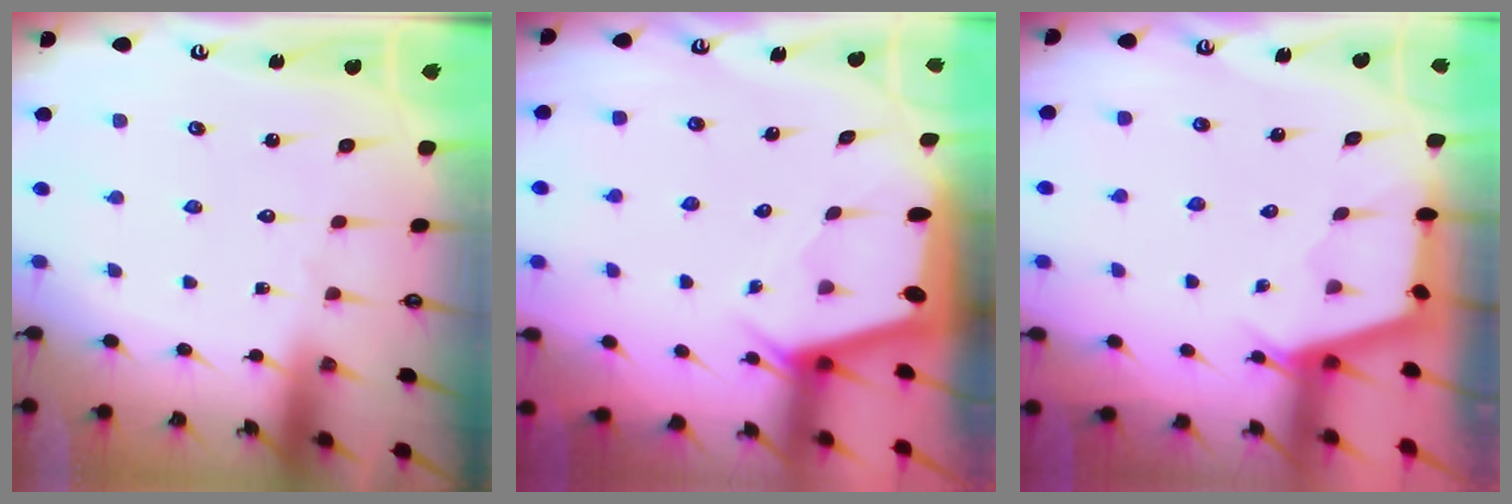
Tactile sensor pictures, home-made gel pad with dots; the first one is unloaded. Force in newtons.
{"total": 2.1, "press": 2.1, "slide": 0.3}
{"total": 2.6, "press": 2.6, "slide": 0.3}